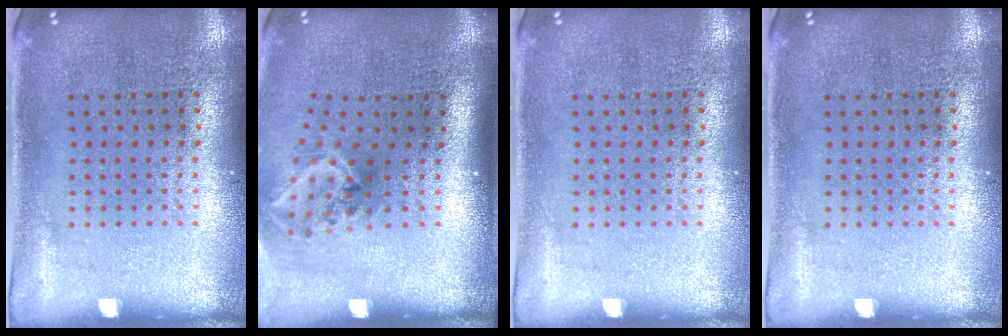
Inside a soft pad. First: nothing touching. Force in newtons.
{"total": 2.1, "press": 1.3, "slide": 1.6}
{"total": 0.0}
{"total": 0.0}